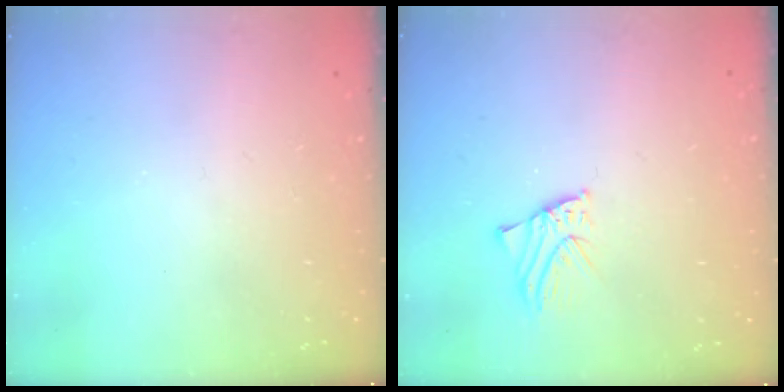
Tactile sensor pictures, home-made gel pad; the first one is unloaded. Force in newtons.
{"total": 1.7, "press": 1.7, "slide": 0.1}